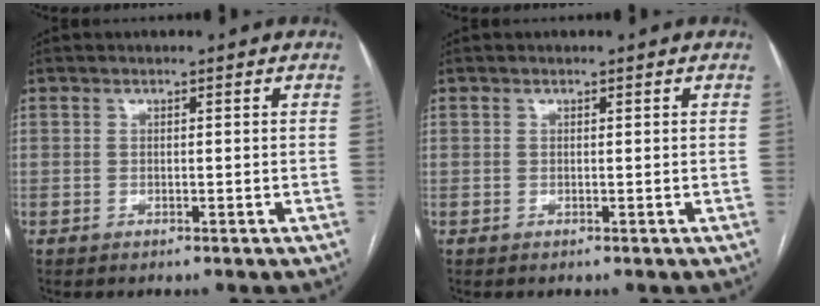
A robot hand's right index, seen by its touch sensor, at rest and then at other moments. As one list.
[{"total": 0.0}]